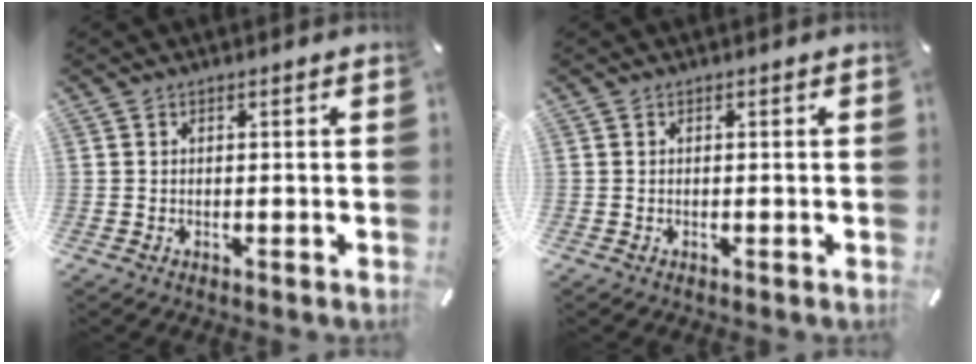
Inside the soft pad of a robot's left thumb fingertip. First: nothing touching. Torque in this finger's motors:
{"motor_torque": [0.18, -0.10, -0.13, 0.15, 0.01]}